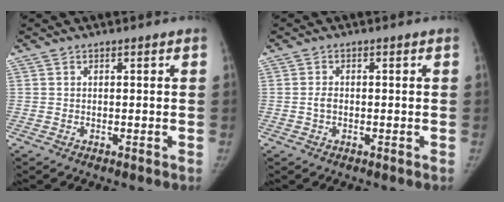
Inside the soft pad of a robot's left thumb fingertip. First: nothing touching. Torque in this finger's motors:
{"motor_torque": [0.00, 0.02, 0.54, 0.16, 0.00]}